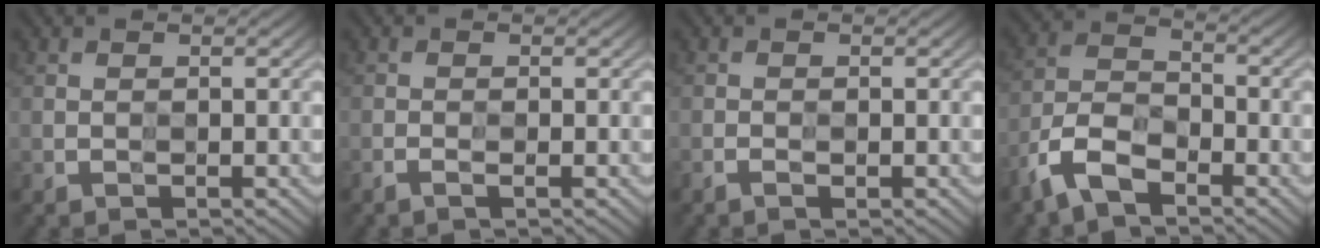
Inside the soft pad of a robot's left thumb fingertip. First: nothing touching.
{"total": 0.7, "force": [-0.6, -0.2, 0.4], "torque": [-0.004, -0.001, -0.015]}
{"total": 0.9, "force": [-0.7, 0.1, 0.5], "torque": [-0.008, -0.002, -0.016]}
{"total": 7.7, "force": [-5.7, 3.3, 4.0], "torque": [-0.080, -0.004, -0.123]}